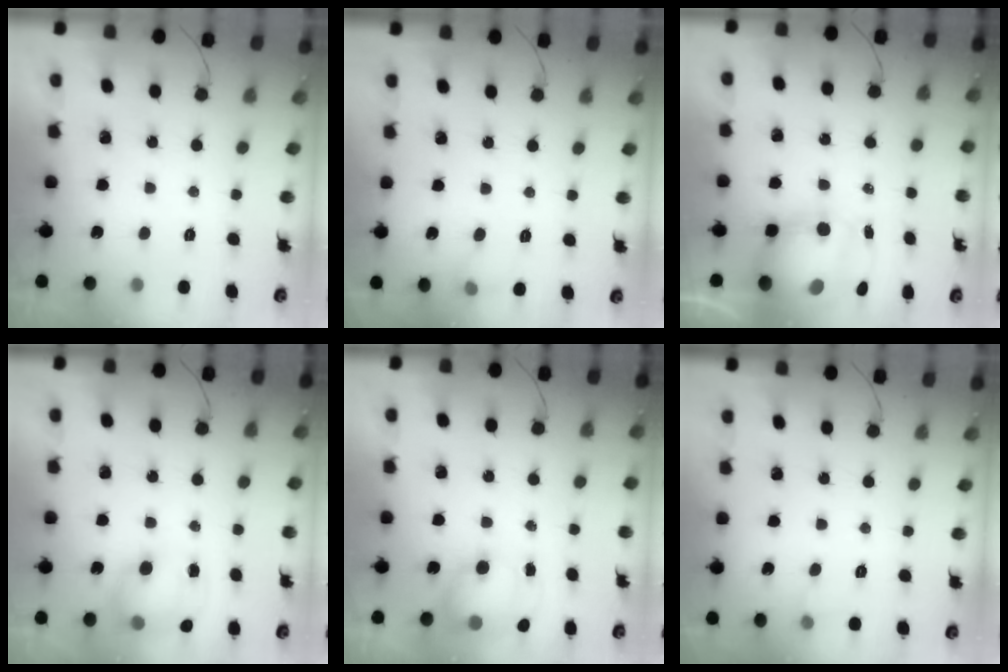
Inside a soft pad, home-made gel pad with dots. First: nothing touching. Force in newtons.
{"total": 5.7, "press": 5.4, "slide": 1.8}
{"total": 11.8, "press": 11.5, "slide": 2.7}
{"total": 8.8, "press": 8.4, "slide": 2.8}
{"total": 10.6, "press": 8.6, "slide": 6.3}
{"total": 3.2, "press": 3.0, "slide": 1.1}